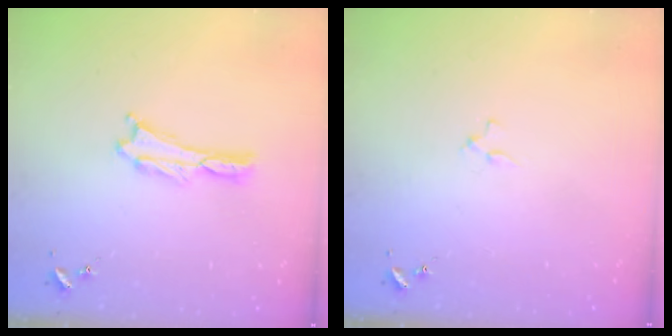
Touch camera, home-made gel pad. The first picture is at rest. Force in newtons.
{"total": 0.9, "press": 0.9, "slide": 0.2}